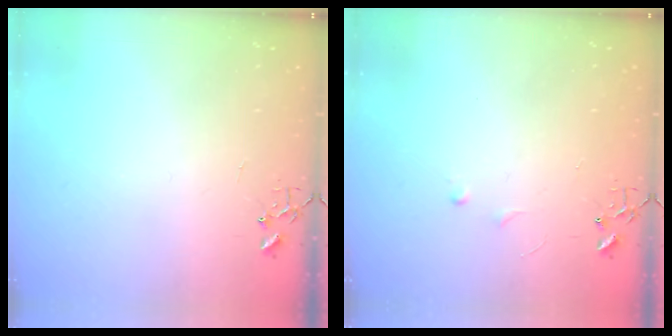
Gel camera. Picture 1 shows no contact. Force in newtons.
{"total": 3.4, "press": 3.4, "slide": 0.5}